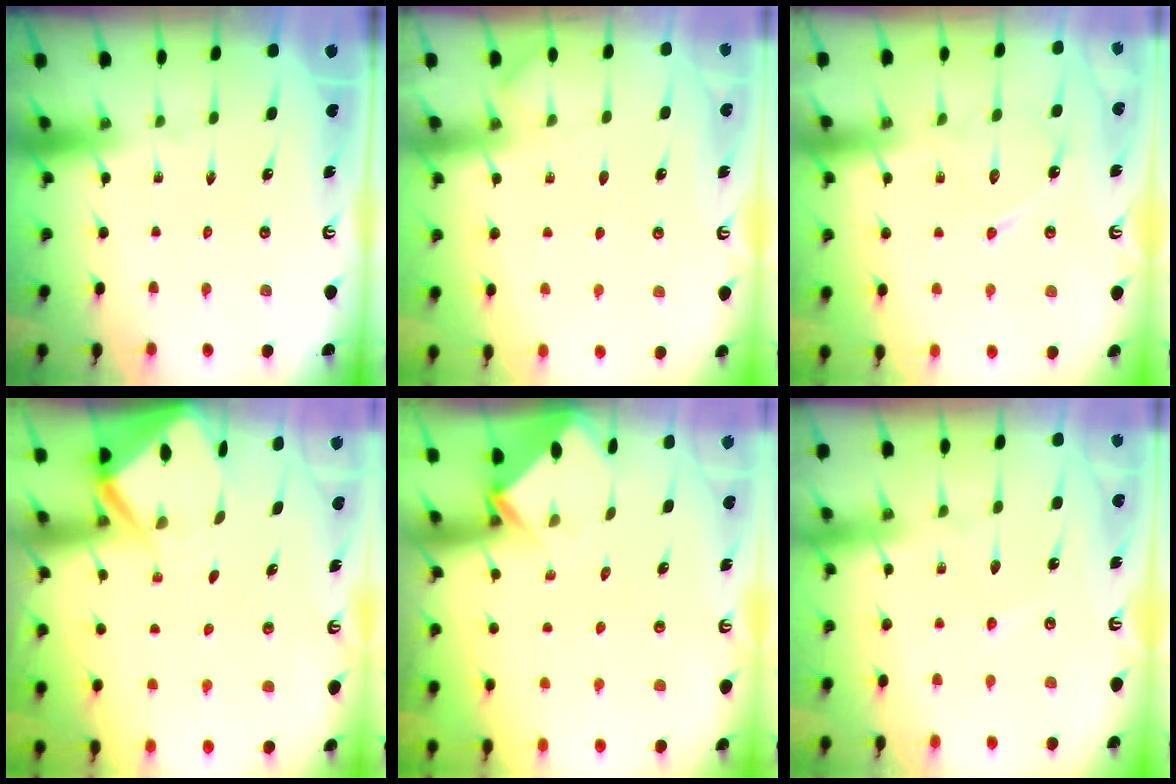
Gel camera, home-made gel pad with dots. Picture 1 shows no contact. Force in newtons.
{"total": 5.5, "press": 5.5, "slide": 0.6}
{"total": 10.5, "press": 10.5, "slide": 0.3}
{"total": 6.2, "press": 6.2, "slide": 0.6}
{"total": 3.8, "press": 3.8, "slide": 0.2}
{"total": 6.4, "press": 6.3, "slide": 0.8}